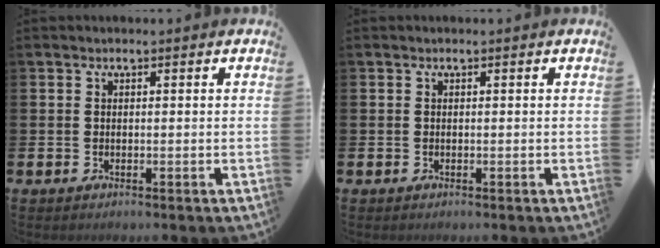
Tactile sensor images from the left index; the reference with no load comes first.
{"total": 0.0}